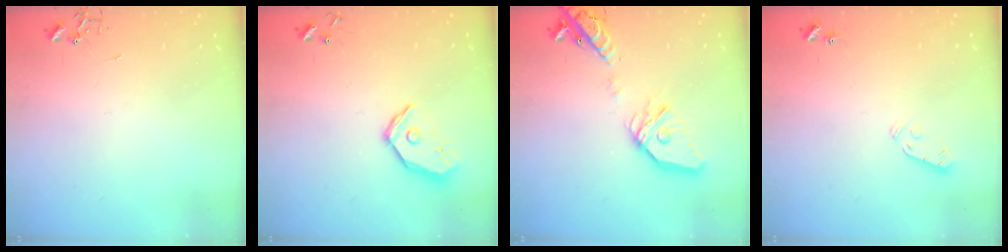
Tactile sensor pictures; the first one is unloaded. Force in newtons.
{"total": 12.3, "press": 12.1, "slide": 1.9}
{"total": 18.6, "press": 18.3, "slide": 3.1}
{"total": 3.8, "press": 3.7, "slide": 0.8}